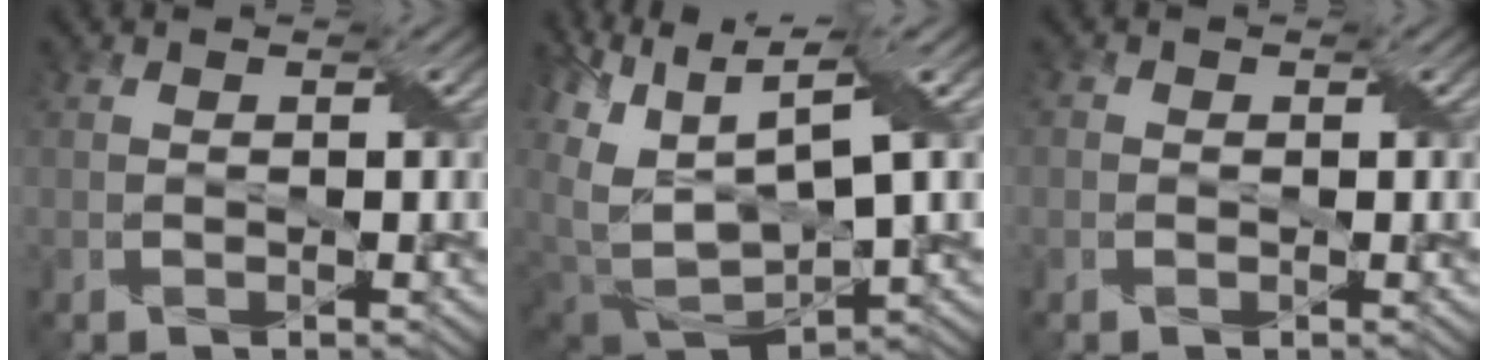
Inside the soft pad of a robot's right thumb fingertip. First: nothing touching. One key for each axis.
{"total": 12.9, "fx": 4.6, "fy": 6.6, "fz": 10.1, "tx": -0.236, "ty": -0.001, "tz": 0.105}
{"total": 0.8, "fx": -0.1, "fy": 0.7, "fz": 0.1, "tx": 0.001, "ty": -0.005, "tz": -0.002}